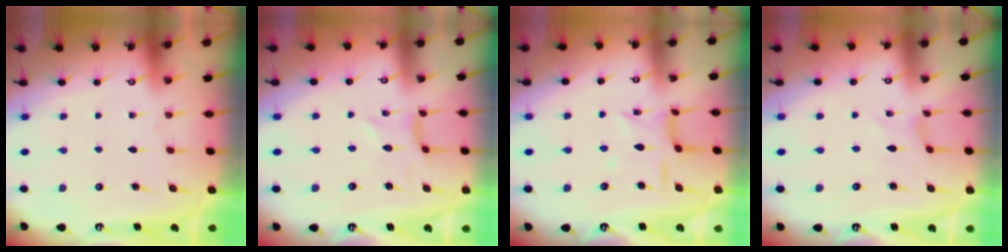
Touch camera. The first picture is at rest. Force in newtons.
{"total": 0.9, "press": 0.8, "slide": 0.1}
{"total": 6.8, "press": 6.8, "slide": 0.3}
{"total": 0.0}